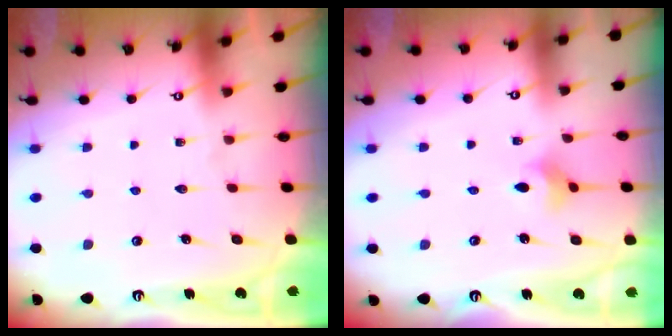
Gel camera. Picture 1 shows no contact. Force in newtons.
{"total": 4.0, "press": 3.9, "slide": 0.8}